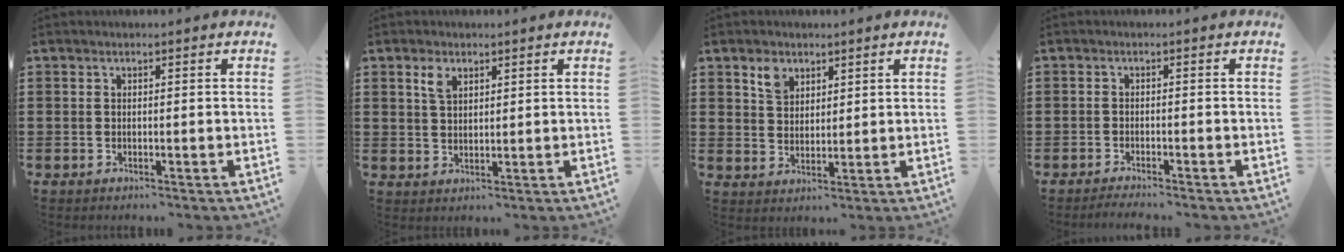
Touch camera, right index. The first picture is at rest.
{"total": 2.9, "force": [1.7, 1.5, 1.8], "torque": [-0.042, 0.006, 0.031]}
{"total": 3.8, "force": [2.5, 2.5, 1.4], "torque": [-0.029, 0.004, 0.044]}
{"total": 1.5, "force": [-1.5, -0.3, 0.3], "torque": [-0.006, 0.000, -0.028]}